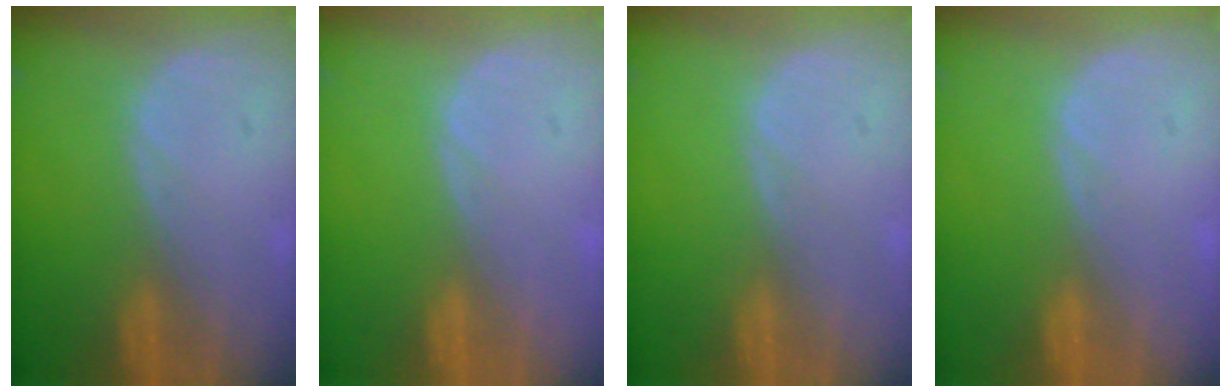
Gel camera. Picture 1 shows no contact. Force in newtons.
{"total": 0.0}
{"total": 0.0}
{"total": 0.0}